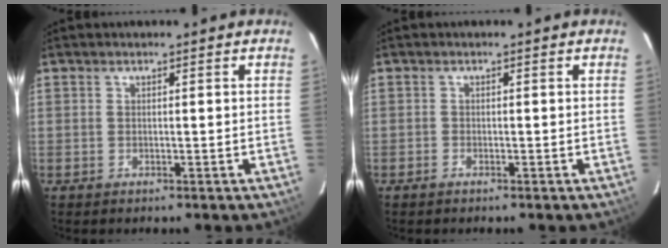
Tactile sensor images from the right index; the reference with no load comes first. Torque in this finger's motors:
{"motor_torque": [0.00, 0.00, -0.04, 0.01]}